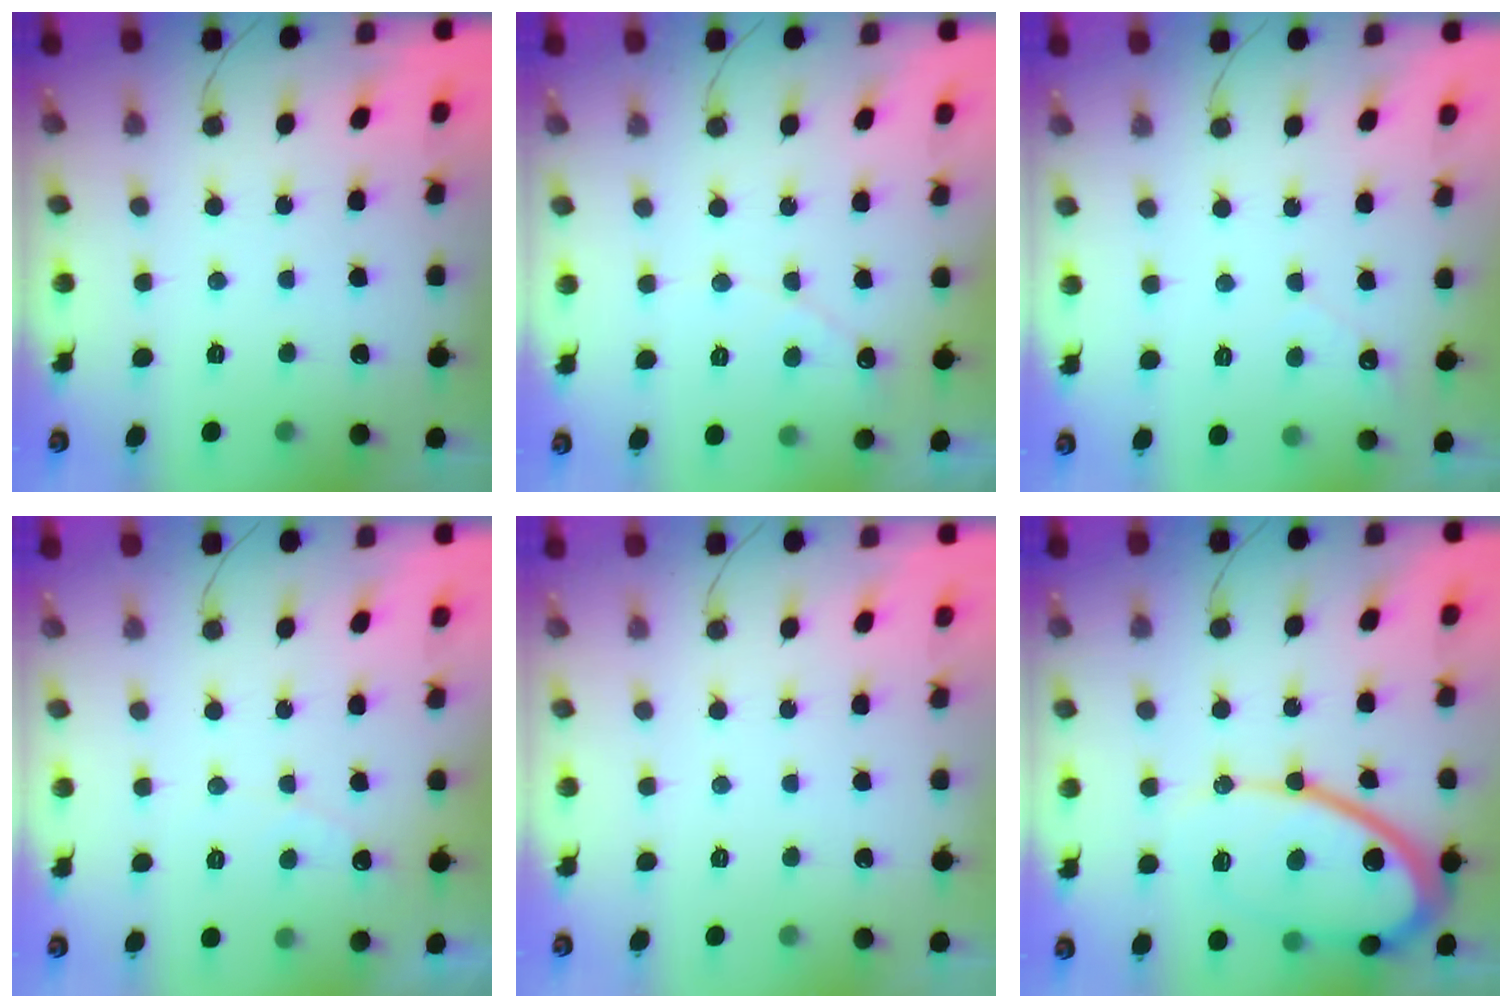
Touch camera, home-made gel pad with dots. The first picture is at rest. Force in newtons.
{"total": 4.5, "press": 4.5, "slide": 0.4}
{"total": 1.7, "press": 1.7, "slide": 0.1}
{"total": 3.0, "press": 3.0, "slide": 0.1}
{"total": 0.0}
{"total": 18.4, "press": 18.4, "slide": 1.5}